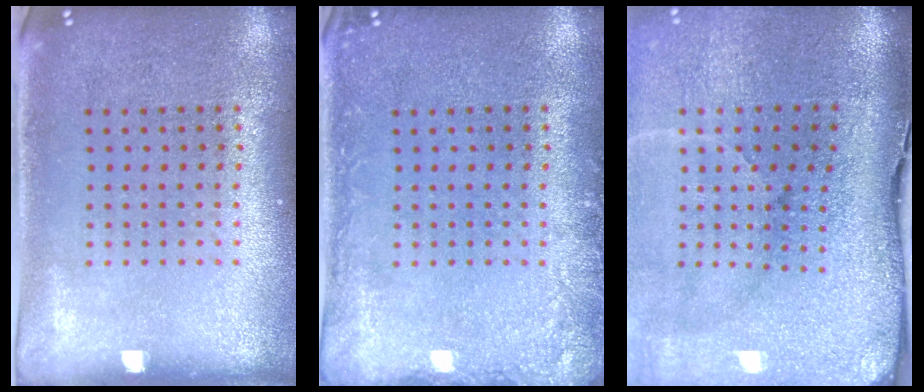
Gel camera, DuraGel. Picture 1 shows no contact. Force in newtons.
{"total": 1.7, "press": 1.7, "slide": 0.3}
{"total": 5.0, "press": 3.9, "slide": 3.2}